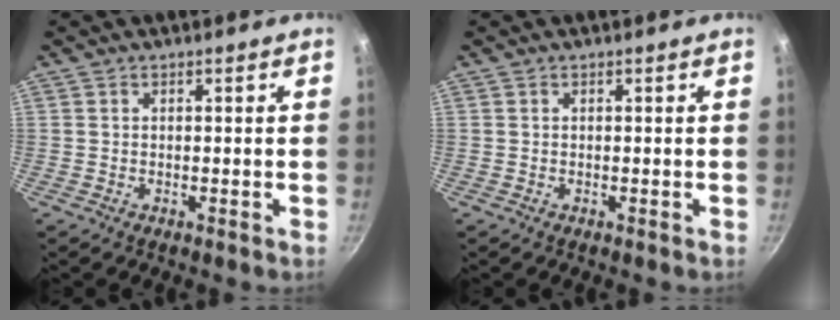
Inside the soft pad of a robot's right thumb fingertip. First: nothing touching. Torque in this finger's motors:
{"motor_torque": [0.00, 0.00, 0.10, 0.06, 0.00]}